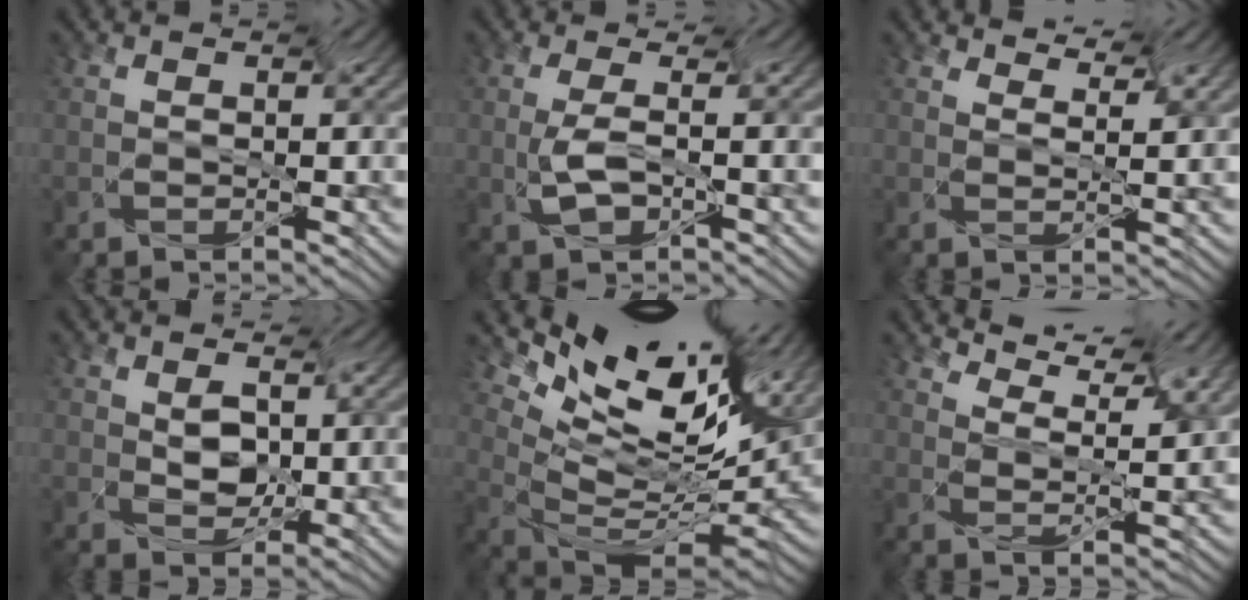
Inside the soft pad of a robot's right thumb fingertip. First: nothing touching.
{"total": 2.9, "force": [-2.0, 0.6, 2.0], "torque": [-0.047, -0.003, -0.034]}
{"total": 2.2, "force": [2.1, -0.7, 0.2], "torque": [-0.014, 0.002, 0.038]}
{"total": 3.3, "force": [-1.3, 2.0, 2.2], "torque": [-0.062, 0.000, -0.027]}
{"total": 12.0, "force": [4.9, 3.1, 10.5], "torque": [-0.152, 0.034, 0.090]}
{"total": 6.6, "force": [5.6, -0.1, 3.6], "torque": [-0.083, 0.009, 0.086]}